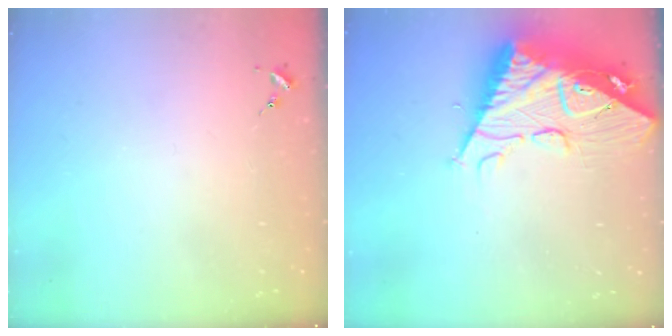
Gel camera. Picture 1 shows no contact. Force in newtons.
{"total": 21.1, "press": 21.0, "slide": 2.0}